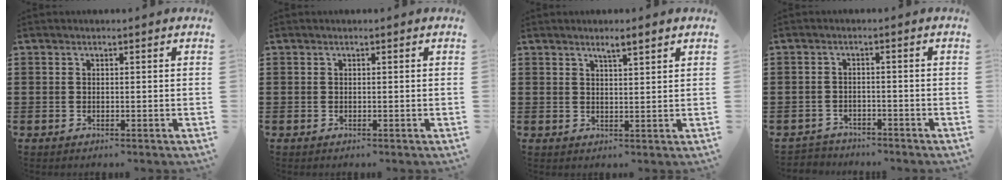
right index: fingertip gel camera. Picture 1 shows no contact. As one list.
[{"total": 0.0}, {"total": 2.2, "force": [1.8, -0.1, 1.3], "torque": [-0.027, 0.000, 0.031]}, {"total": 2.0, "force": [-2.0, 0.4, -0.3], "torque": [-0.003, 0.003, -0.045]}]